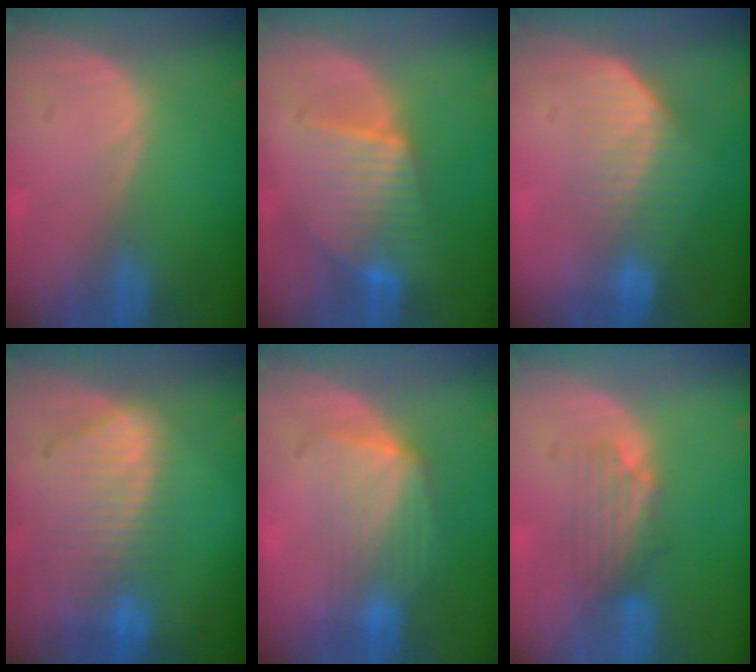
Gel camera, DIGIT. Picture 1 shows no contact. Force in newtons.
{"total": 7.1, "press": 7.1, "slide": 0.1}
{"total": 7.2, "press": 6.1, "slide": 3.8}
{"total": 9.3, "press": 8.1, "slide": 4.6}
{"total": 7.1, "press": 6.6, "slide": 2.7}
{"total": 3.8, "press": 3.8, "slide": 0.4}